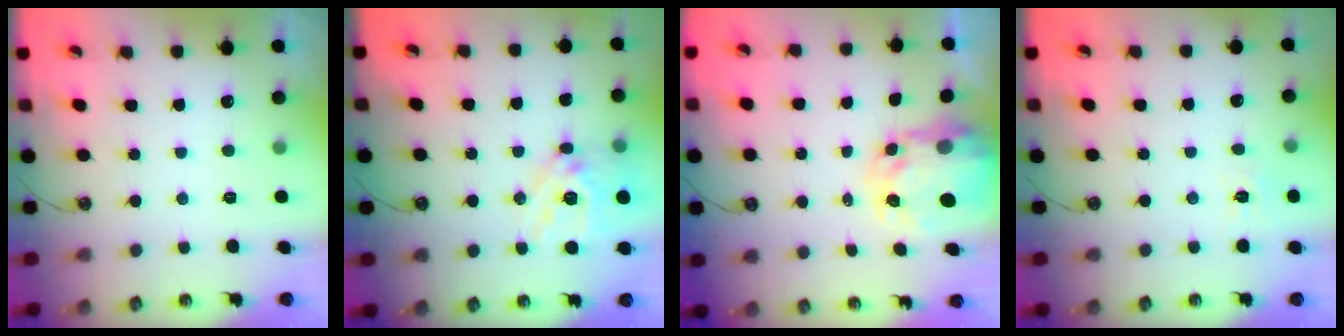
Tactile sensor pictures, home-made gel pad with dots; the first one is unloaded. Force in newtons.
{"total": 15.4, "press": 15.3, "slide": 1.4}
{"total": 5.9, "press": 5.9, "slide": 0.5}
{"total": 5.1, "press": 5.1, "slide": 0.6}